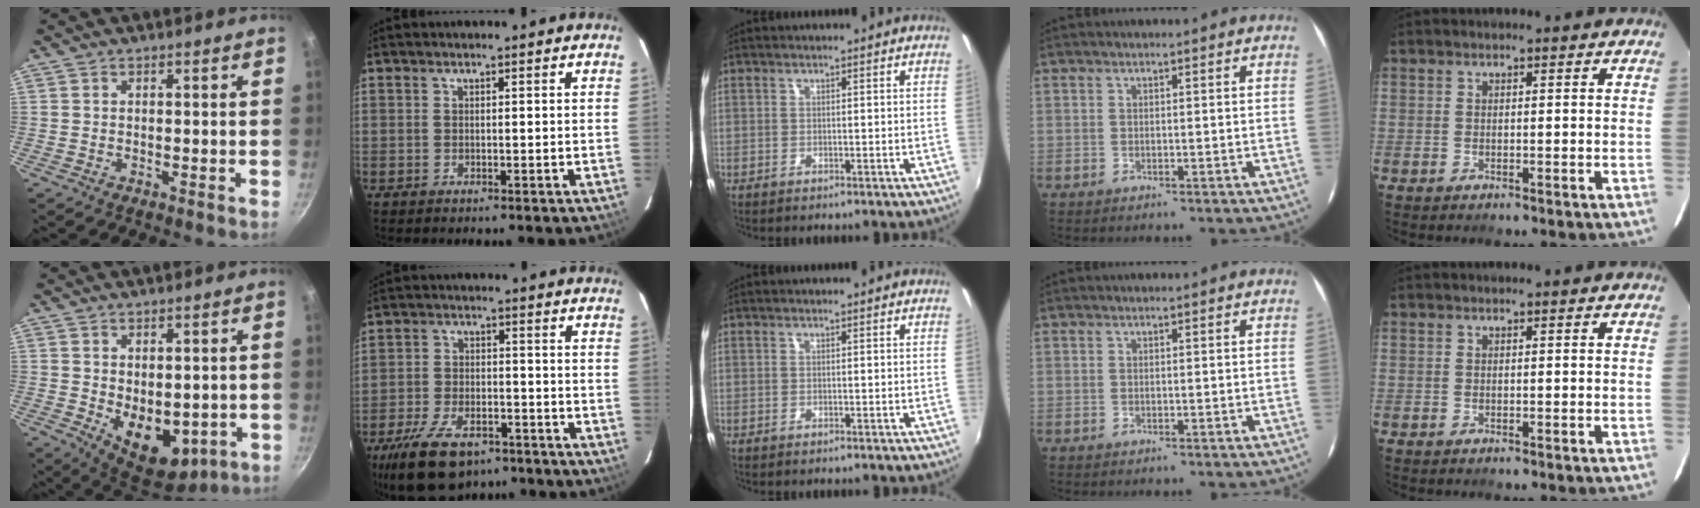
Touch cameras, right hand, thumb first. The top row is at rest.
{"thumb": {"total": 11.4, "force": [-1.5, 7.4, 8.6], "torque": [-0.095, -0.023, -0.001]}, "index": {"total": 15.1, "force": [-10.1, 7.7, 8.2], "torque": [-0.188, -0.010, -0.170]}}